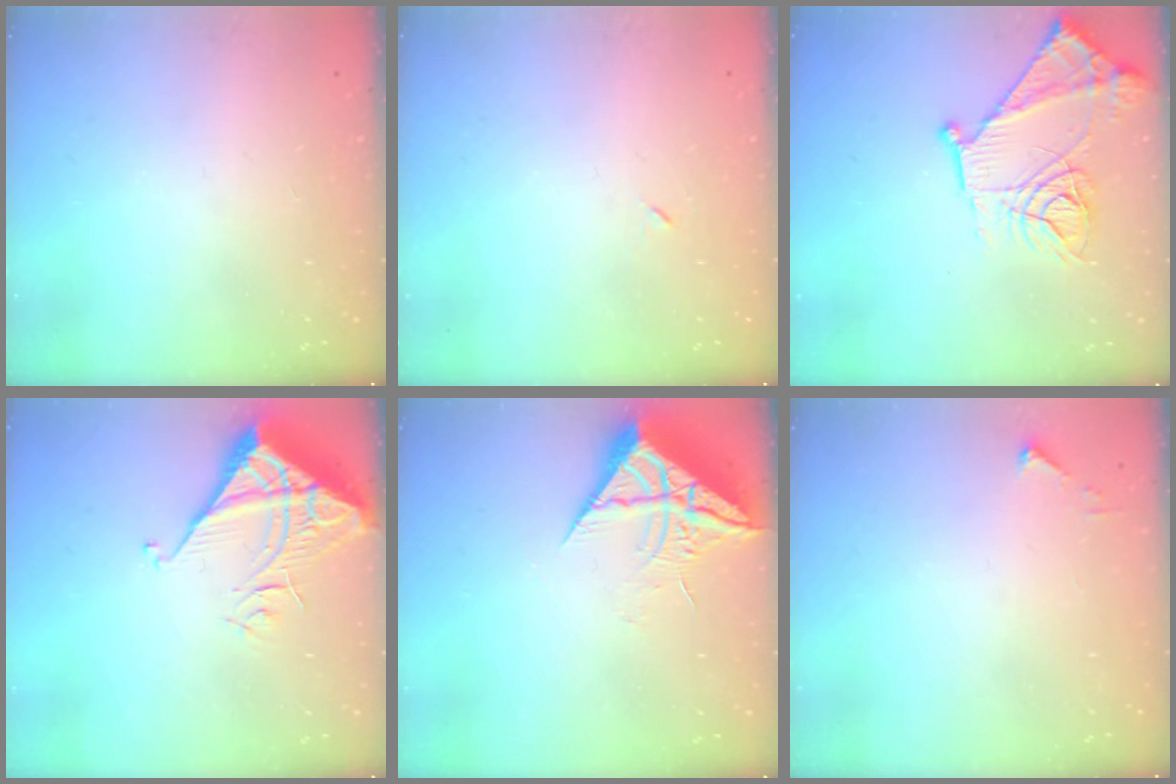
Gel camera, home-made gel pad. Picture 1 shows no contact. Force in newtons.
{"total": 3.3, "press": 3.2, "slide": 0.7}
{"total": 15.5, "press": 15.4, "slide": 1.4}
{"total": 7.5, "press": 7.4, "slide": 1.0}
{"total": 10.0, "press": 9.9, "slide": 1.0}
{"total": 2.7, "press": 2.7, "slide": 0.3}